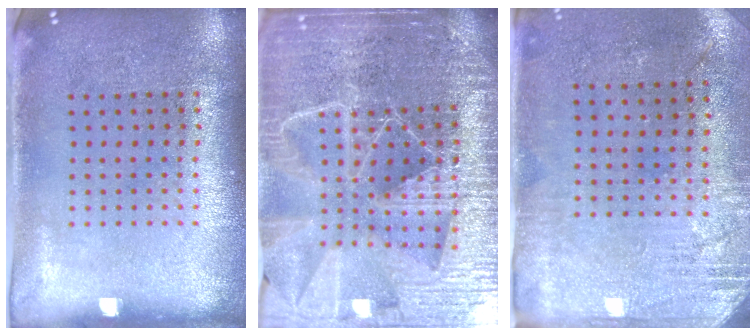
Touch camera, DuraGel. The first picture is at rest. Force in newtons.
{"total": 6.4, "press": 5.5, "slide": 3.2}
{"total": 2.8, "press": 2.4, "slide": 1.5}